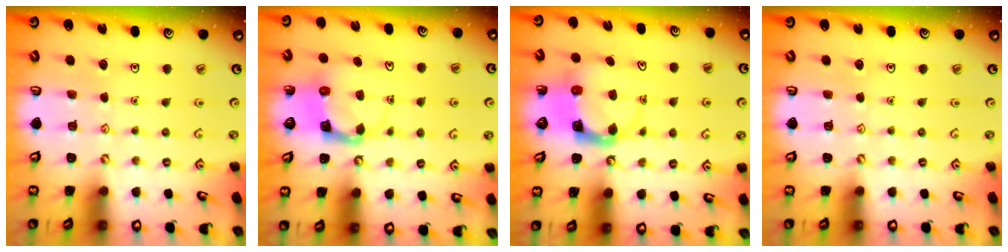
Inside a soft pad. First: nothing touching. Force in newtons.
{"total": 3.9, "press": 3.9, "slide": 0.2}
{"total": 3.9, "press": 3.9, "slide": 0.5}
{"total": 0.0}